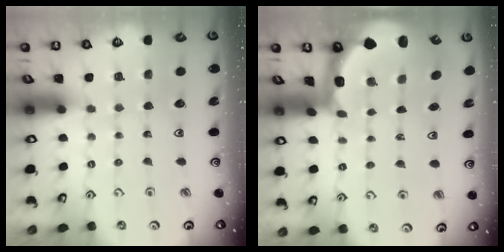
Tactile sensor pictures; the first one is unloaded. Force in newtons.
{"total": 2.1, "press": 1.9, "slide": 0.8}